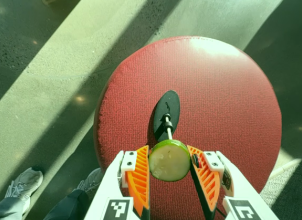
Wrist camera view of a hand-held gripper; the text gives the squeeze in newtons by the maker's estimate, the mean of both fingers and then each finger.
{"total": 9.4, "left": 9.4, "right": 9.4}